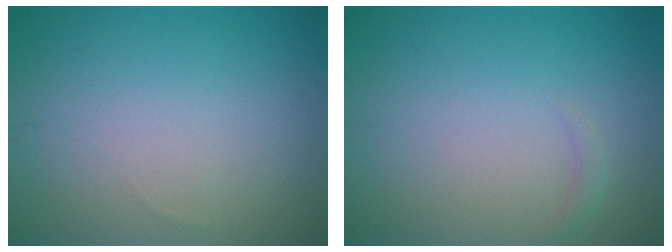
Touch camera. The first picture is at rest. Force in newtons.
{"total": 0.7, "press": 0.7, "slide": 0.2}